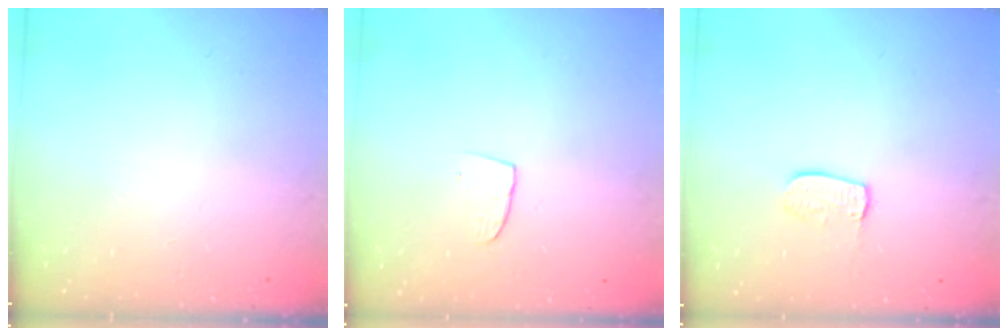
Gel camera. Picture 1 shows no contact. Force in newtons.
{"total": 5.2, "press": 5.2, "slide": 0.4}
{"total": 6.6, "press": 6.6, "slide": 0.5}